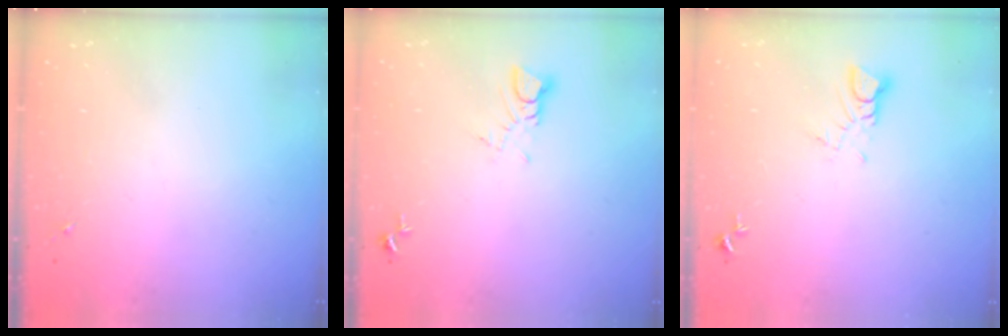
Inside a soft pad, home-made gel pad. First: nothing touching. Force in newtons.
{"total": 3.9, "press": 3.9, "slide": 0.2}
{"total": 3.5, "press": 3.5, "slide": 0.2}